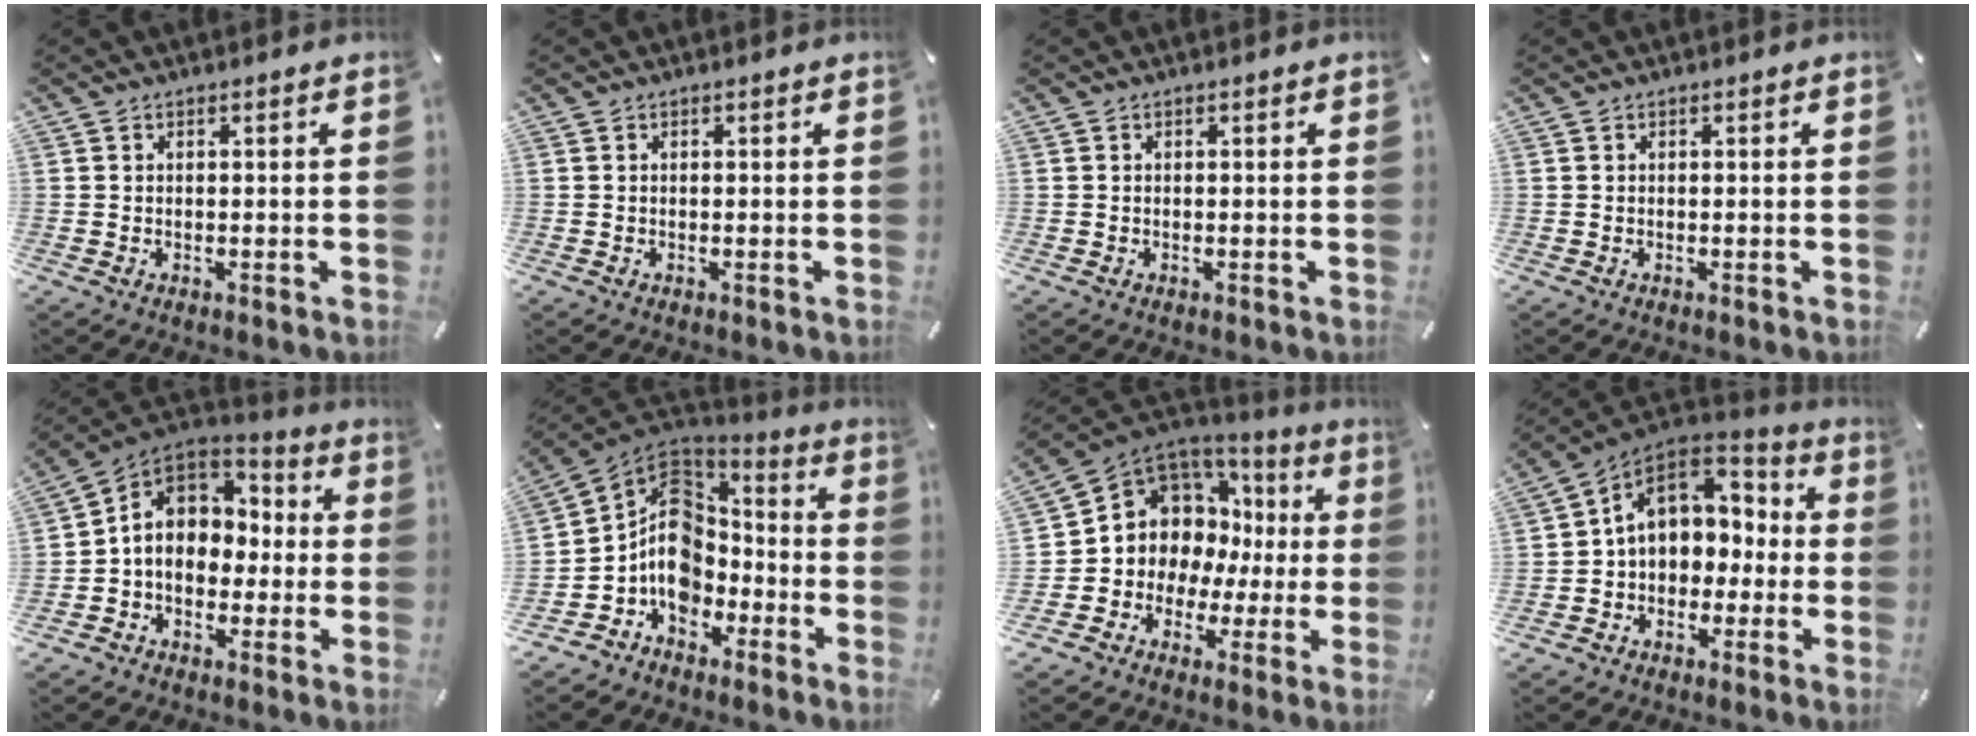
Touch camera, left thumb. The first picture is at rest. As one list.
[{"total": 0.0}, {"total": 0.0}, {"total": 0.0}, {"total": 9.6, "force": [0.0, 8.4, 4.8], "torque": [-0.101, 0.013, 0.002]}, {"total": 12.7, "force": [-2.8, 10.8, 6.1], "torque": [-0.120, 0.014, -0.050]}, {"total": 9.3, "force": [1.6, 8.9, 2.1], "torque": [-0.046, -0.037, 0.041]}, {"total": 10.3, "force": [1.6, 8.9, 5.0], "torque": [-0.087, 0.001, 0.032]}]